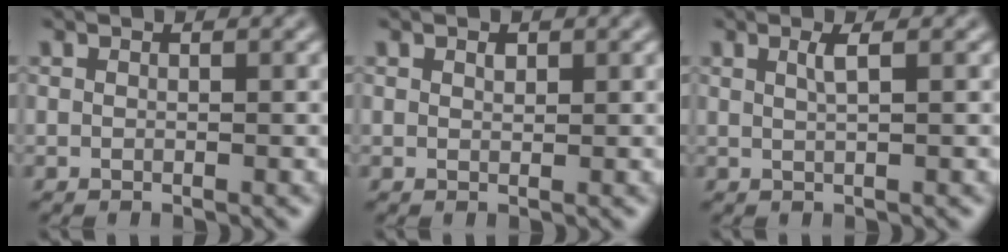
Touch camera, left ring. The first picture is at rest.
{"total": 0.7, "force": [0.4, 0.3, 0.4], "torque": [-0.007, -0.002, 0.009]}
{"total": 1.6, "force": [0.6, 0.4, 1.4], "torque": [-0.021, 0.000, 0.008]}